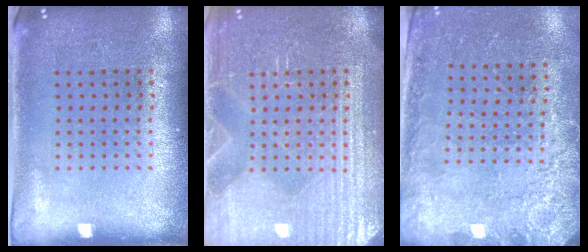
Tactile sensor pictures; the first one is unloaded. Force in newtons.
{"total": 5.6, "press": 5.5, "slide": 0.9}
{"total": 2.6, "press": 2.4, "slide": 1.1}